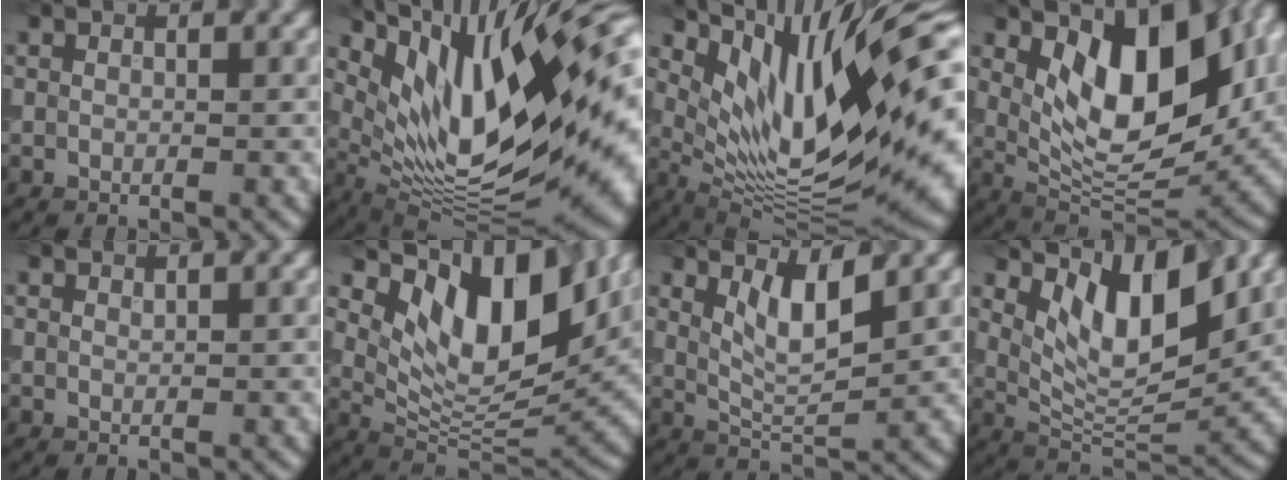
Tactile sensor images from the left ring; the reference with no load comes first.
{"total": 16.7, "force": [5.1, 6.1, 14.7], "torque": [-0.251, 0.006, 0.098]}
{"total": 14.8, "force": [4.7, 5.0, 13.1], "torque": [-0.232, 0.004, 0.096]}
{"total": 11.2, "force": [2.9, 5.2, 9.4], "torque": [-0.139, -0.015, 0.053]}
{"total": 0.0}
{"total": 10.9, "force": [4.9, 5.0, 8.4], "torque": [-0.131, -0.010, 0.091]}
{"total": 4.3, "force": [2.0, 1.2, 3.6], "torque": [-0.071, -0.007, 0.040]}
{"total": 7.4, "force": [3.3, 3.1, 5.9], "torque": [-0.101, -0.015, 0.060]}